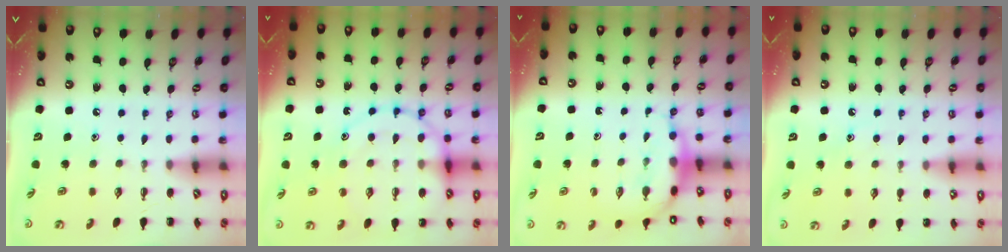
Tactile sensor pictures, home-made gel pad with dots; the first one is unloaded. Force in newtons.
{"total": 16.3, "press": 16.1, "slide": 2.0}
{"total": 6.9, "press": 6.7, "slide": 1.8}
{"total": 8.1, "press": 8.0, "slide": 1.4}